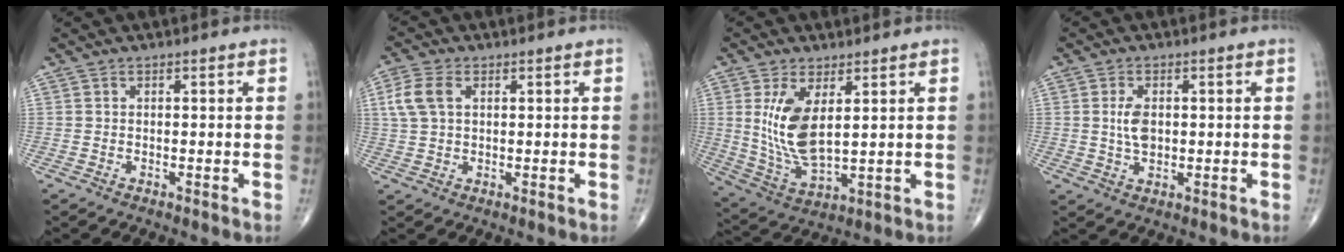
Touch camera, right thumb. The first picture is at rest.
{"total": 5.8, "force": [1.6, 3.6, 4.3], "torque": [-0.101, 0.011, 0.032]}
{"total": 11.5, "force": [2.7, 5.2, 9.9], "torque": [-0.195, -0.022, 0.070]}
{"total": 4.6, "force": [0.4, 2.7, 3.7], "torque": [-0.067, -0.002, 0.010]}